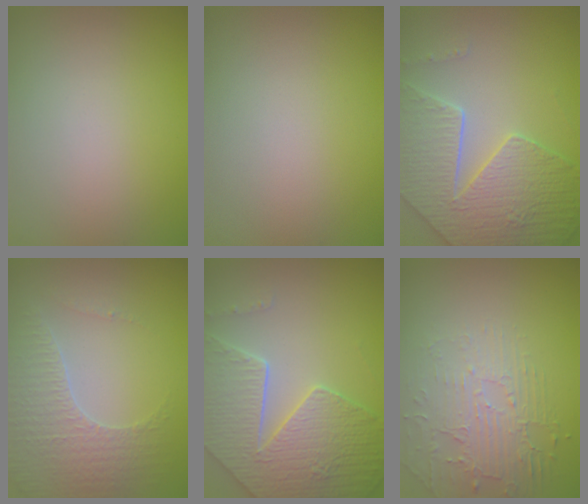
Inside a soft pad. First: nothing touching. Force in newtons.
{"total": 0.0}
{"total": 8.0, "press": 5.8, "slide": 5.5}
{"total": 3.5, "press": 3.4, "slide": 0.6}
{"total": 8.0, "press": 5.8, "slide": 5.5}
{"total": 2.2, "press": 1.7, "slide": 1.5}